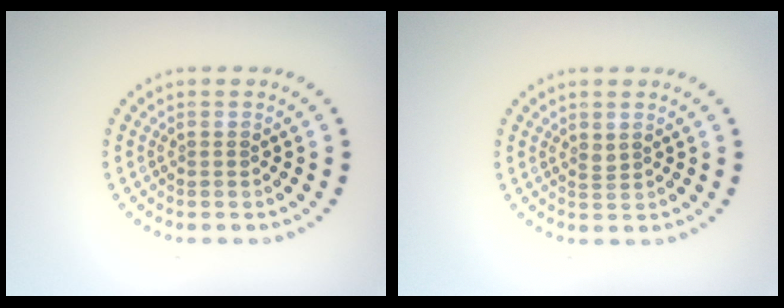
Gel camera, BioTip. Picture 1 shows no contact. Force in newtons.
{"total": 0.6, "press": 0.5, "slide": 0.4}